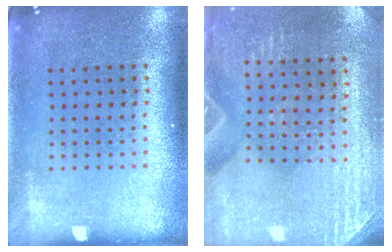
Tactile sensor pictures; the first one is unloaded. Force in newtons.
{"total": 2.8, "press": 2.6, "slide": 1.0}